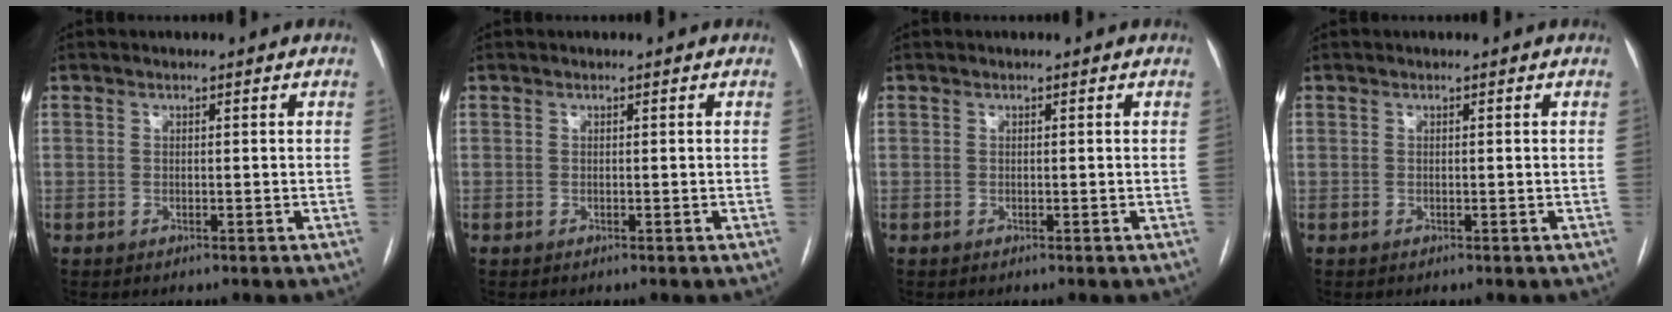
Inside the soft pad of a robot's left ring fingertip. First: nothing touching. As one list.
[{"total": 0.0}, {"total": 0.0}, {"total": 0.0}]